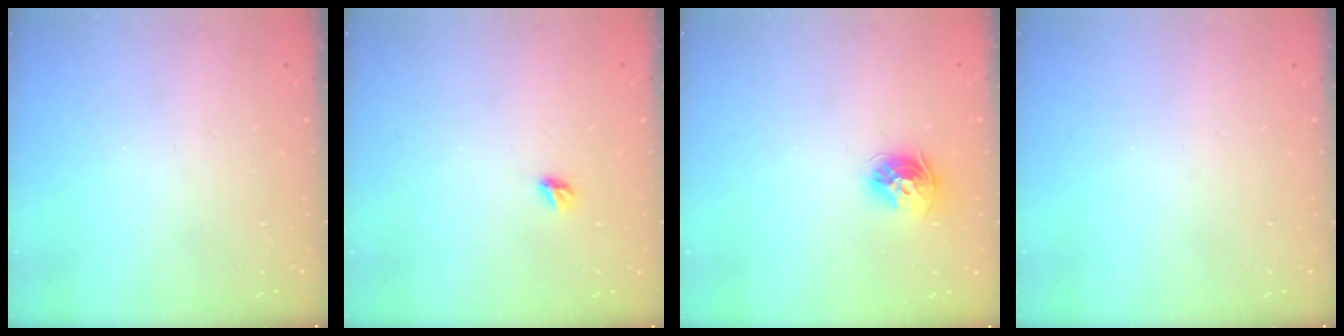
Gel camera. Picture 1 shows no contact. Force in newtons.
{"total": 5.1, "press": 5.1, "slide": 0.5}
{"total": 9.5, "press": 9.4, "slide": 0.9}
{"total": 0.0}